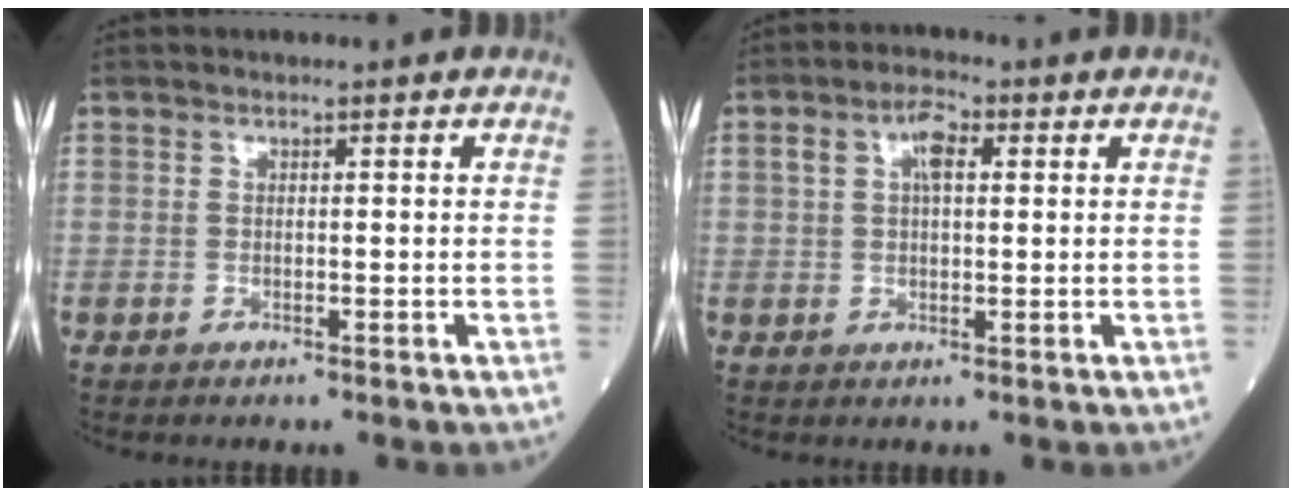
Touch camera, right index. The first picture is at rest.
{"total": 4.6, "force": [1.4, 2.0, 3.9], "torque": [-0.075, 0.018, 0.025]}